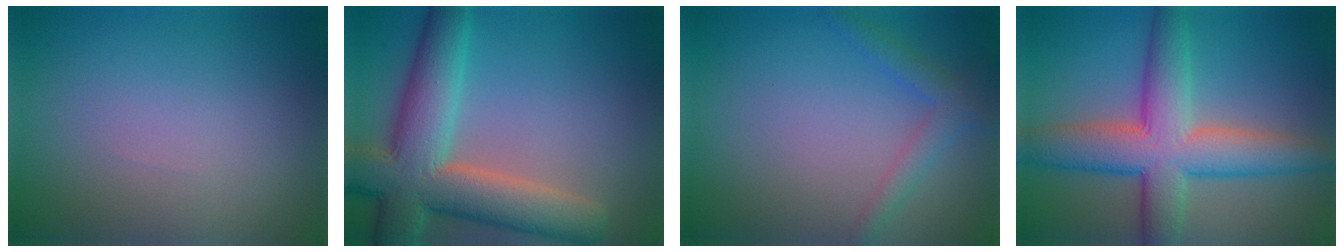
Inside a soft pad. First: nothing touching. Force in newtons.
{"total": 10.2, "press": 10.1, "slide": 0.9}
{"total": 2.3, "press": 2.3, "slide": 0.2}
{"total": 8.6, "press": 8.6, "slide": 0.2}